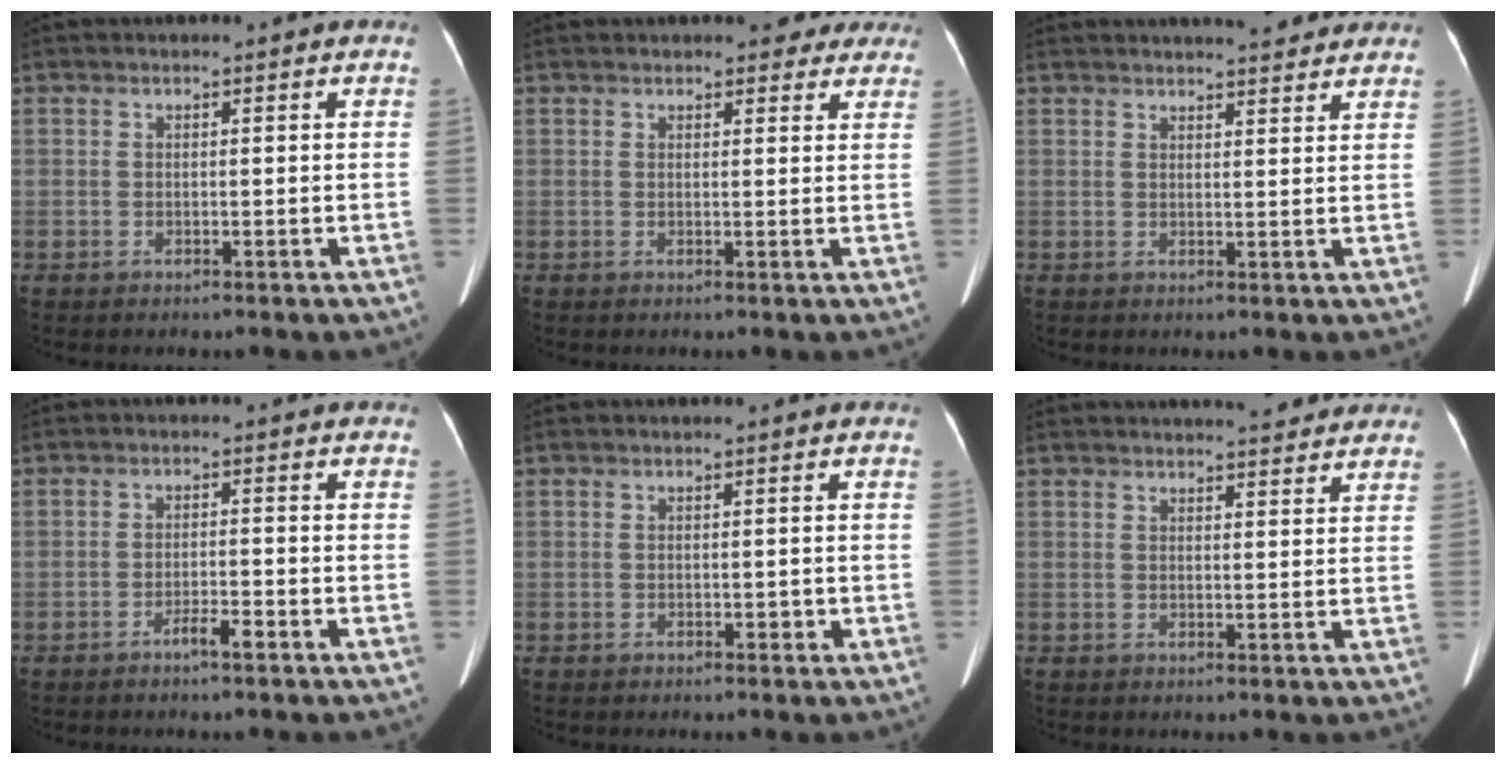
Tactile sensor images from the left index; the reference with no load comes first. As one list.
[{"total": 4.9, "force": [4.3, 1.9, 1.4], "torque": [0.001, 0.006, 0.041]}, {"total": 7.5, "force": [6.7, 1.3, 3.0], "torque": [-0.034, 0.009, 0.076]}, {"total": 2.4, "force": [-1.7, 0.2, 1.7], "torque": [-0.031, 0.001, -0.030]}, {"total": 0.7, "force": [-0.3, 0.5, 0.5], "torque": [-0.005, 0.002, -0.004]}, {"total": 7.7, "force": [6.9, 1.4, 3.1], "torque": [-0.034, 0.009, 0.077]}]